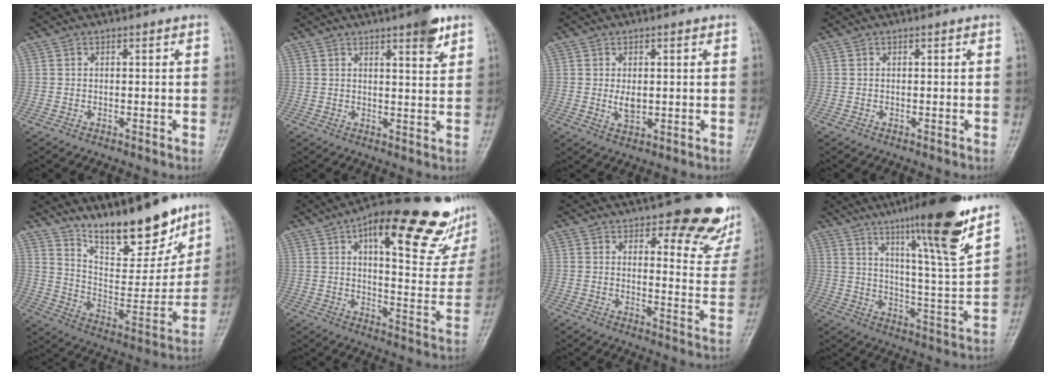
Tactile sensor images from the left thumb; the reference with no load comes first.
{"total": 5.7, "force": [3.6, 1.2, 4.2], "torque": [-0.049, -0.020, 0.047]}
{"total": 3.2, "force": [0.3, 1.9, 2.5], "torque": [-0.037, -0.008, 0.009]}
{"total": 0.0}
{"total": 18.8, "force": [14.3, 6.2, 10.6], "torque": [-0.115, -0.096, 0.241]}
{"total": 25.8, "force": [14.7, 8.7, 19.4], "torque": [-0.223, -0.037, 0.201]}
{"total": 16.1, "force": [12.0, 6.1, 8.7], "torque": [-0.046, -0.079, 0.128]}
{"total": 18.8, "force": [12.5, 1.2, 14.0], "torque": [-0.196, -0.068, 0.196]}